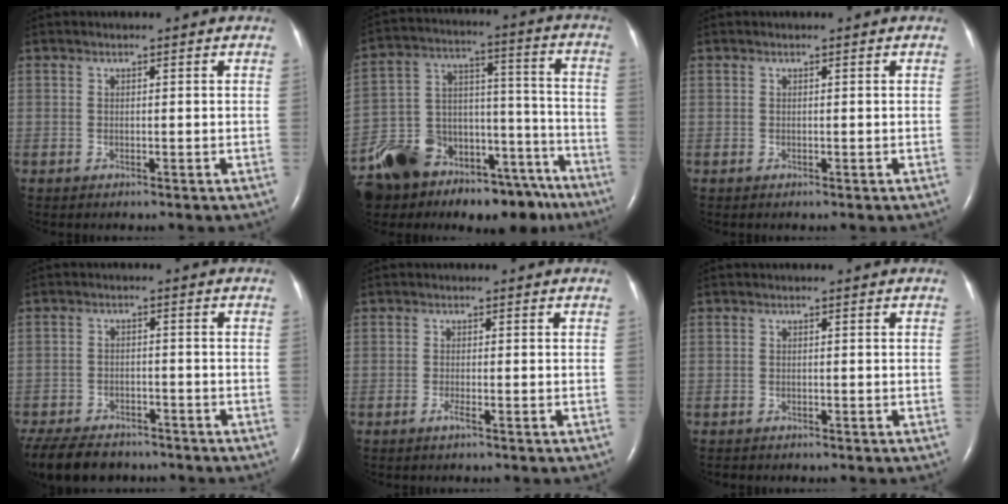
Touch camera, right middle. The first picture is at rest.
{"total": 26.8, "force": [-20.3, 12.0, 12.8], "torque": [-0.219, 0.038, -0.308]}
{"total": 0.0}
{"total": 13.0, "force": [-10.4, 5.6, 5.4], "torque": [-0.125, -0.018, -0.154]}
{"total": 1.0, "force": [-0.6, -0.1, 0.8], "torque": [-0.016, -0.001, -0.012]}
{"total": 0.7, "force": [-0.6, 0.2, 0.1], "torque": [-0.009, -0.001, -0.011]}